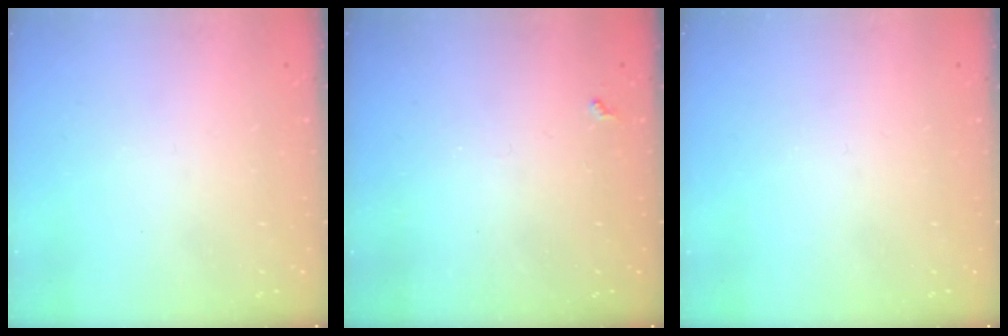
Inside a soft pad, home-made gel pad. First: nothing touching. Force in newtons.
{"total": 4.2, "press": 4.2, "slide": 0.6}
{"total": 0.0}